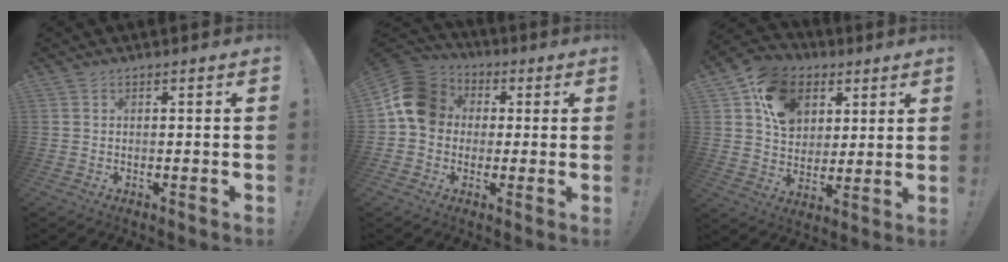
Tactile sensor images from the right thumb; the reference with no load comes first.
{"total": 14.0, "force": [1.8, 11.8, 7.3], "torque": [-0.108, 0.012, 0.039]}
{"total": 16.0, "force": [6.7, 12.3, 7.8], "torque": [-0.127, -0.016, 0.134]}